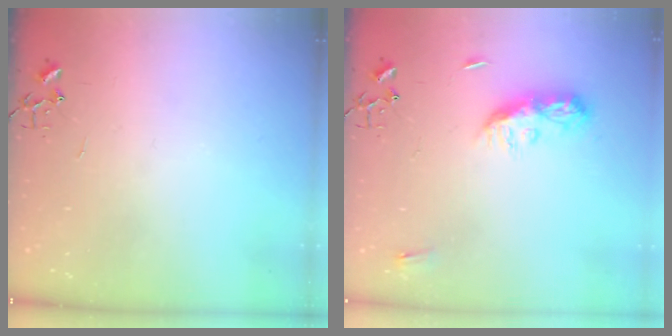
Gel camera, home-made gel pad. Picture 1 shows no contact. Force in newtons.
{"total": 8.7, "press": 8.7, "slide": 0.4}